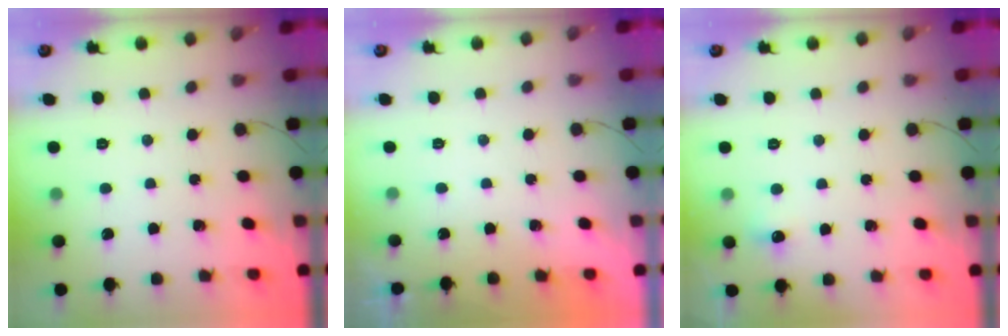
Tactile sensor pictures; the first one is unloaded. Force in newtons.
{"total": 1.9, "press": 0.1, "slide": 1.9}
{"total": 4.6, "press": 4.4, "slide": 1.3}